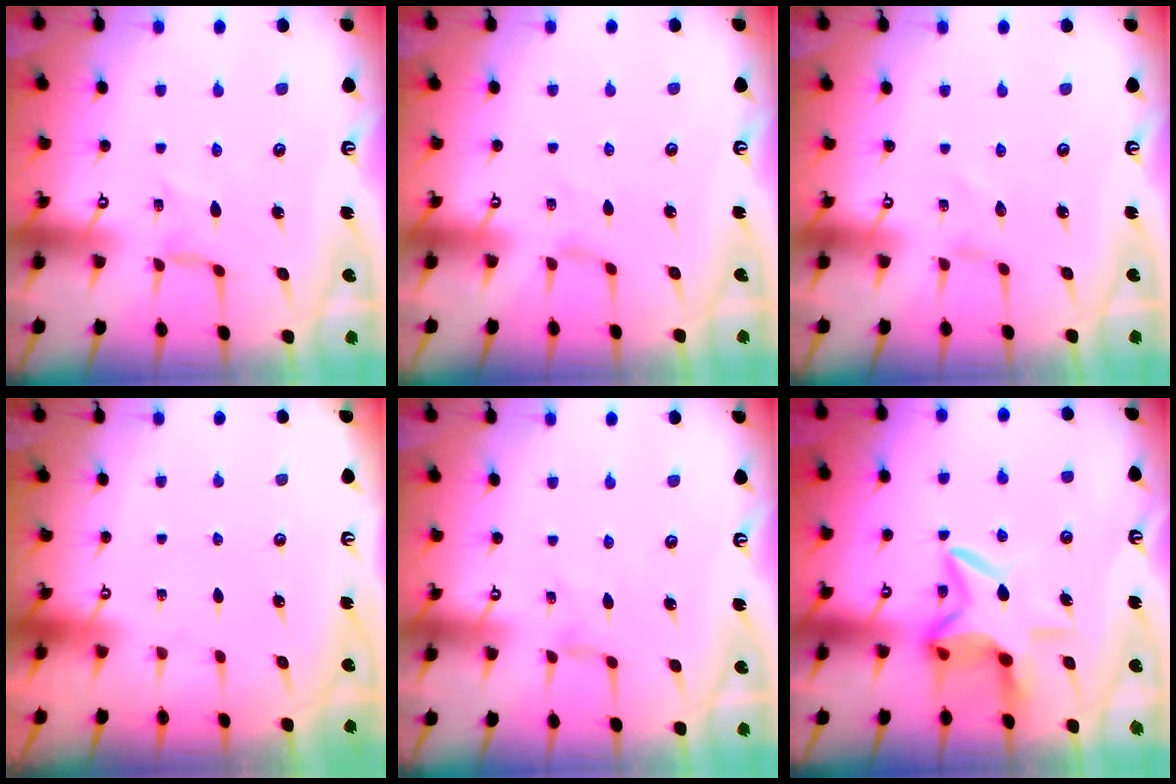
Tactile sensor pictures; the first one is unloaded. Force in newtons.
{"total": 0.0}
{"total": 0.0}
{"total": 0.0}
{"total": 0.0}
{"total": 11.0, "press": 10.9, "slide": 1.1}